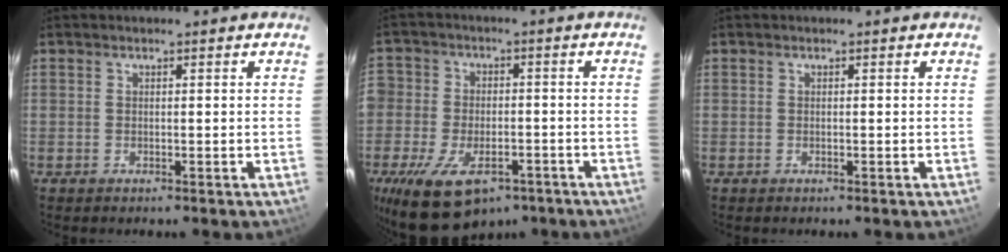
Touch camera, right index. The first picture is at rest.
{"total": 16.7, "force": [-9.4, 10.2, 9.3], "torque": [-0.219, -0.016, -0.160]}
{"total": 0.0}